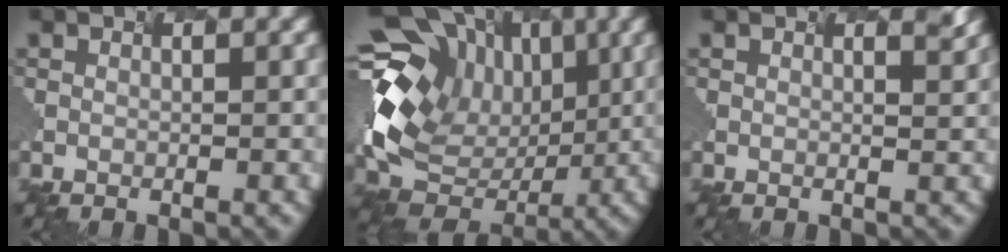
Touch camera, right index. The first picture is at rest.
{"total": 13.8, "force": [2.0, 10.9, 8.2], "torque": [-0.165, 0.012, 0.072]}
{"total": 1.9, "force": [1.6, 0.8, 0.8], "torque": [0.012, 0.002, 0.004]}